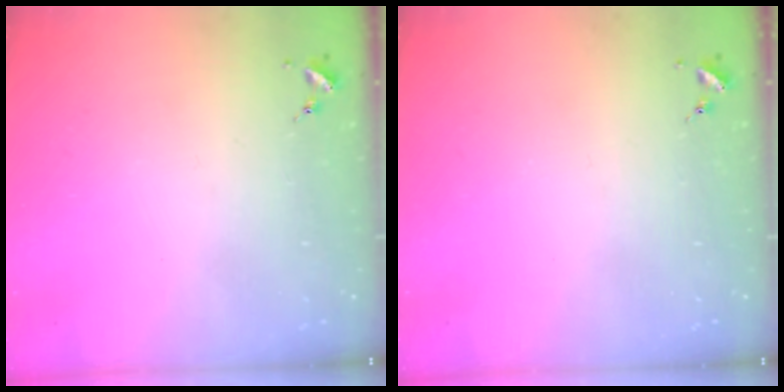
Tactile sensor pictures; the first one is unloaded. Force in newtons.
{"total": 0.0}